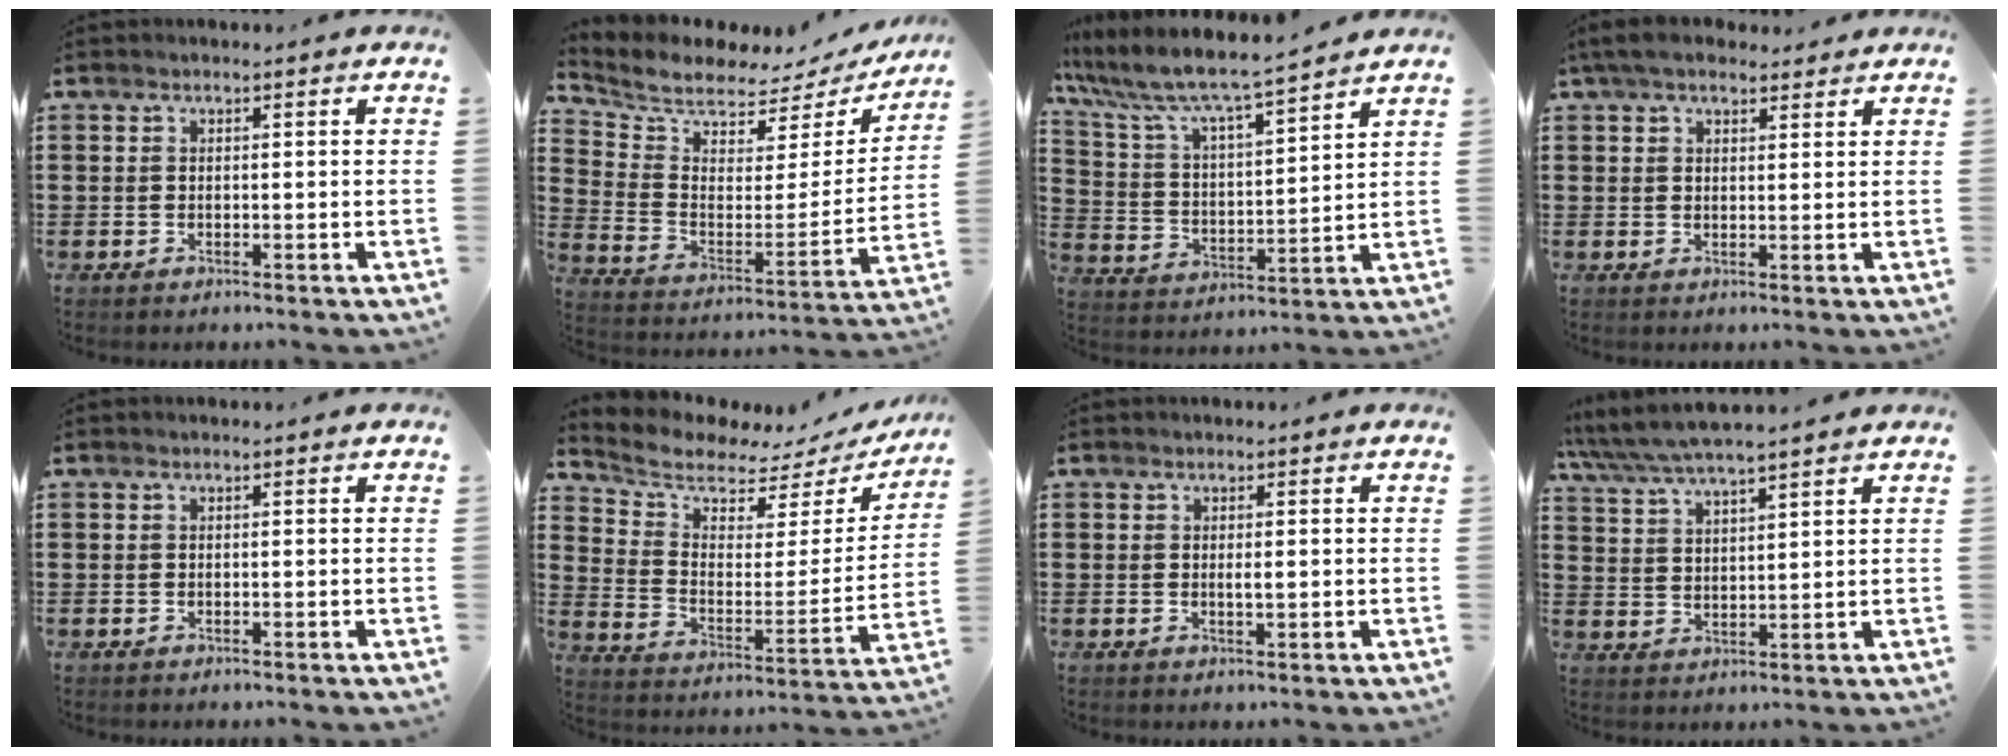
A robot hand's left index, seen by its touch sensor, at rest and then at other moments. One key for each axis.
{"total": 5.9, "fx": 5.7, "fy": 1.4, "fz": 0.7, "tx": -0.053, "ty": -0.051, "tz": 0.096}
{"total": 6.9, "fx": 6.3, "fy": 0.6, "fz": 2.8, "tx": -0.086, "ty": -0.043, "tz": 0.102}
{"total": 4.5, "fx": 3.6, "fy": 1.7, "fz": 2.1, "tx": -0.051, "ty": 0.000, "tz": 0.068}
{"total": 0.0}
{"total": 6.2, "fx": 5.6, "fy": 2.2, "fz": 1.4, "tx": -0.065, "ty": -0.046, "tz": 0.095}
{"total": 1.2, "fx": 0.2, "fy": 0.2, "fz": 1.2, "tx": -0.022, "ty": -0.001, "tz": 0.003}
{"total": 5.3, "fx": 4.9, "fy": 0.5, "fz": 1.9, "tx": -0.054, "ty": -0.020, "tz": 0.087}